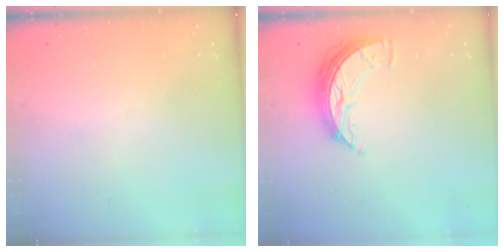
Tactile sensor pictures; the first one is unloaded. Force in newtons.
{"total": 7.8, "press": 7.8, "slide": 0.6}